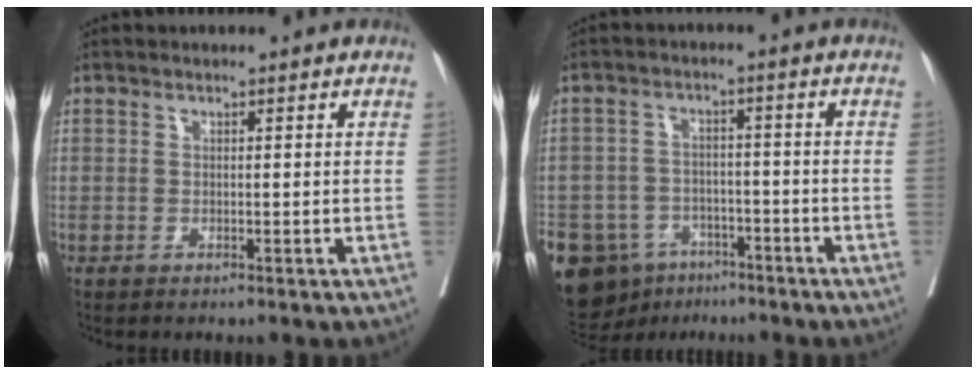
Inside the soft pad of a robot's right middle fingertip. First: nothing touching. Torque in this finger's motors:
{"motor_torque": [1.20, -0.94, 1.05, 0.21]}